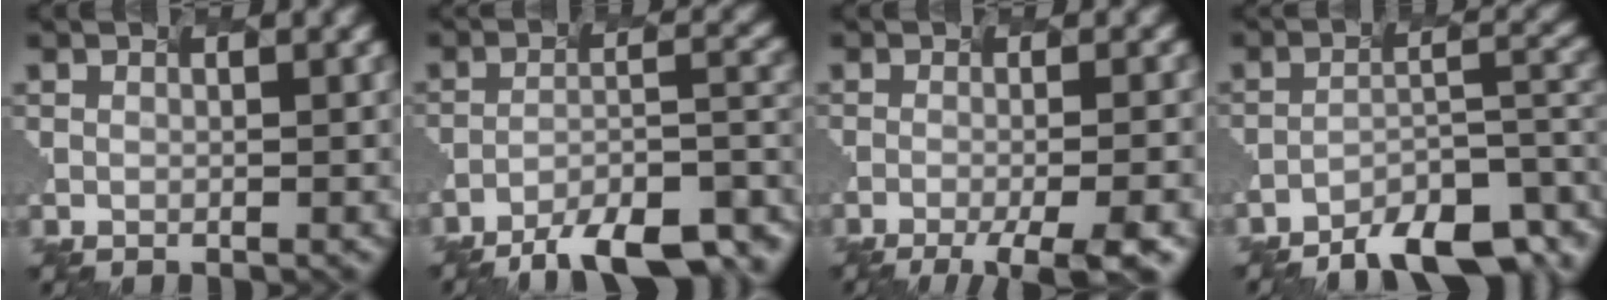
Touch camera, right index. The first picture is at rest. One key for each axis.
{"total": 11.7, "fx": -9.7, "fy": 2.2, "fz": 6.3, "tx": -0.099, "ty": 0.007, "tz": -0.135}
{"total": 7.8, "fx": -4.2, "fy": 1.8, "fz": 6.3, "tx": -0.063, "ty": -0.005, "tz": -0.042}
{"total": 7.9, "fx": -6.6, "fy": 1.8, "fz": 4.1, "tx": -0.060, "ty": 0.007, "tz": -0.101}